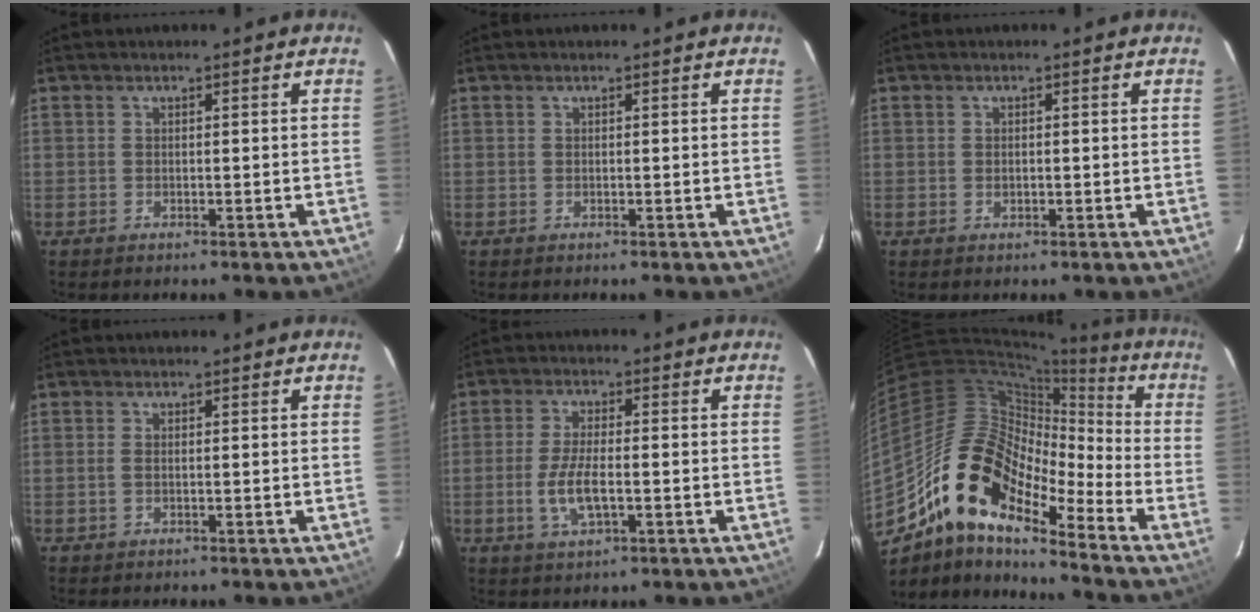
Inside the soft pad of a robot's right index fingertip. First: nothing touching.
{"total": 0.0}
{"total": 1.0, "force": [-0.2, 0.6, 0.7], "torque": [-0.012, 0.000, -0.002]}
{"total": 1.0, "force": [-0.1, 0.3, 0.9], "torque": [-0.021, 0.000, -0.004]}
{"total": 7.0, "force": [-1.8, 2.4, 6.3], "torque": [-0.131, -0.006, -0.034]}
{"total": 18.0, "force": [-12.5, 6.5, 11.2], "torque": [-0.188, -0.008, -0.251]}